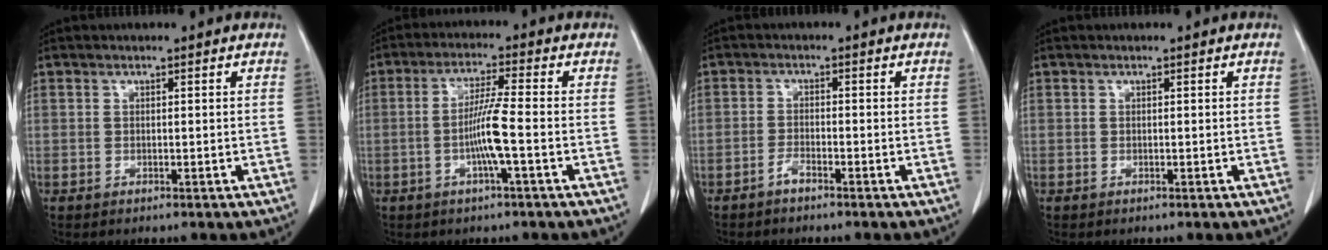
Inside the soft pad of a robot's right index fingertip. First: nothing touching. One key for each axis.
{"total": 6.1, "fx": -1.6, "fy": -0.6, "fz": 5.9, "tx": -0.120, "ty": 0.001, "tz": -0.031}
{"total": 1.6, "fx": -1.4, "fy": 0.2, "fz": 0.8, "tx": -0.018, "ty": 0.000, "tz": -0.029}
{"total": 0.0}